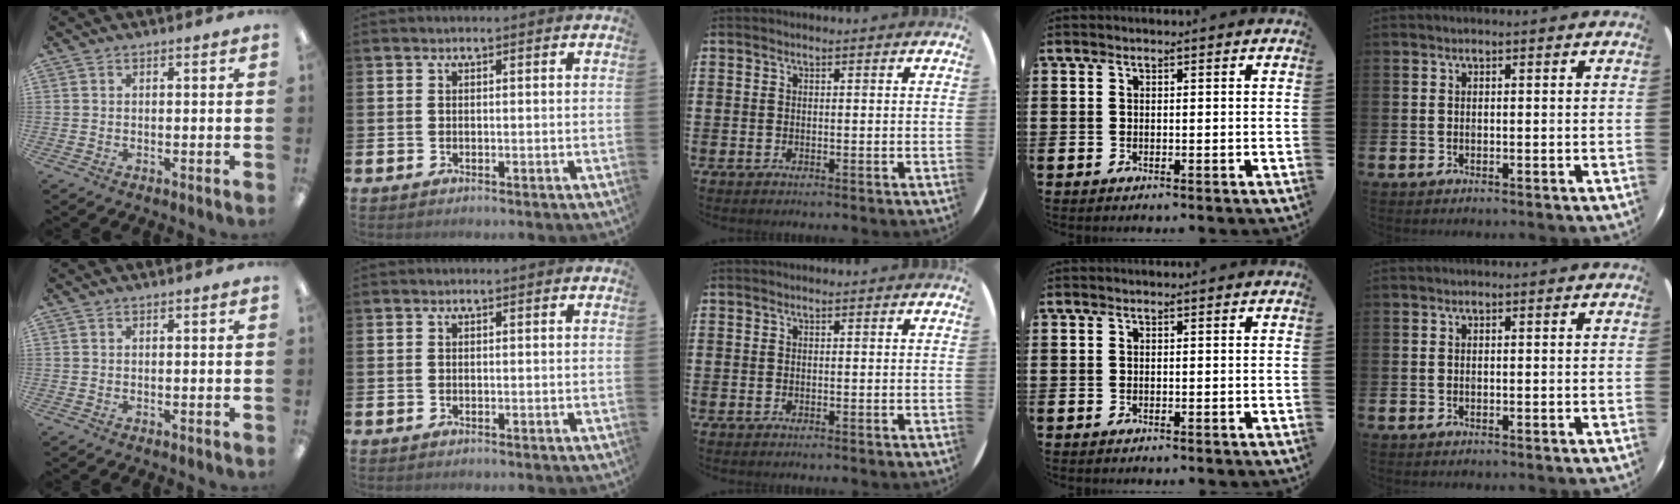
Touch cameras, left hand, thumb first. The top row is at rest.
{}